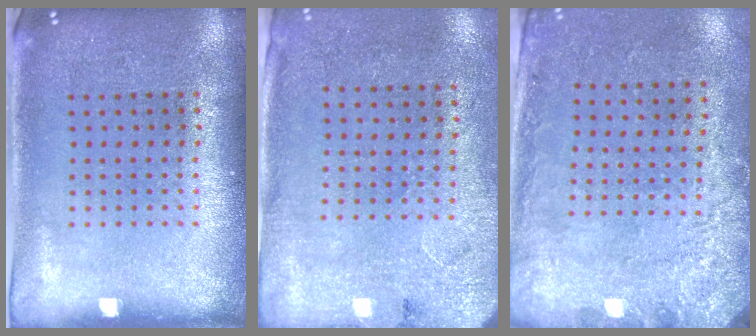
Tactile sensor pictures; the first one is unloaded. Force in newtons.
{"total": 2.7, "press": 2.2, "slide": 1.6}
{"total": 2.8, "press": 2.0, "slide": 1.9}